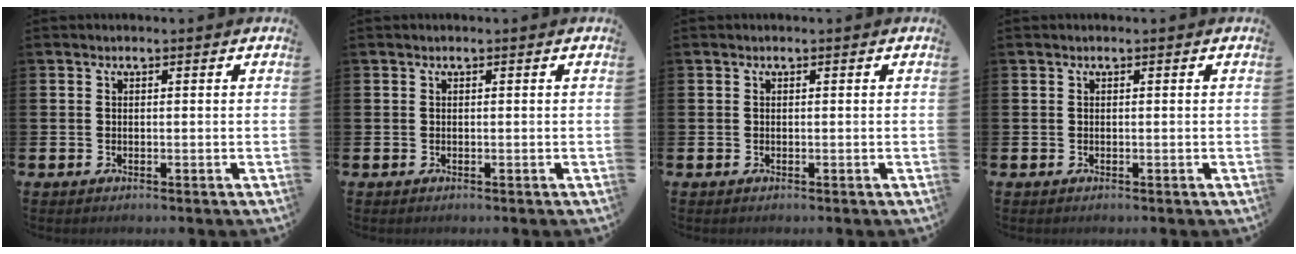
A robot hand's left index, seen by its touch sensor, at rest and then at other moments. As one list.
[{"total": 0.0}, {"total": 0.0}, {"total": 0.0}]